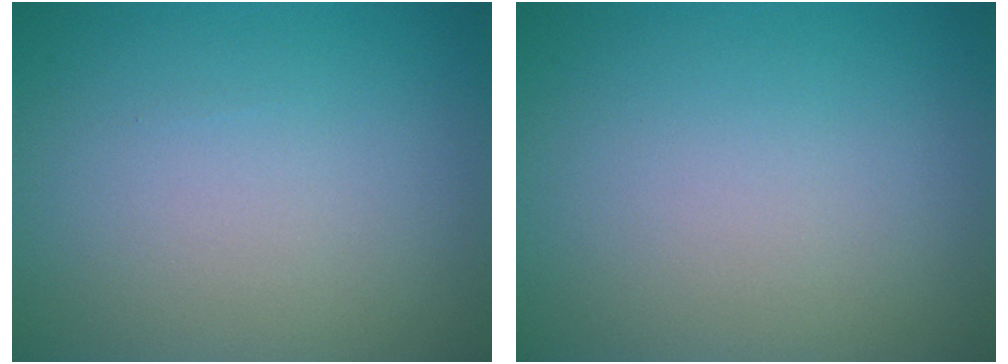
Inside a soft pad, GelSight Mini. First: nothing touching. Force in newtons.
{"total": 0.0}